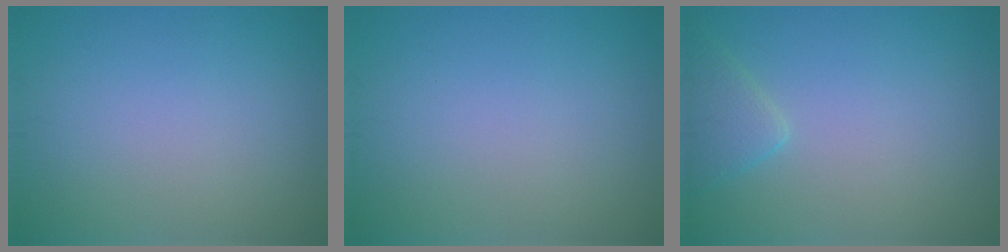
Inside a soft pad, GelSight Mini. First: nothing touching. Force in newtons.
{"total": 0.0}
{"total": 2.3, "press": 2.2, "slide": 0.2}